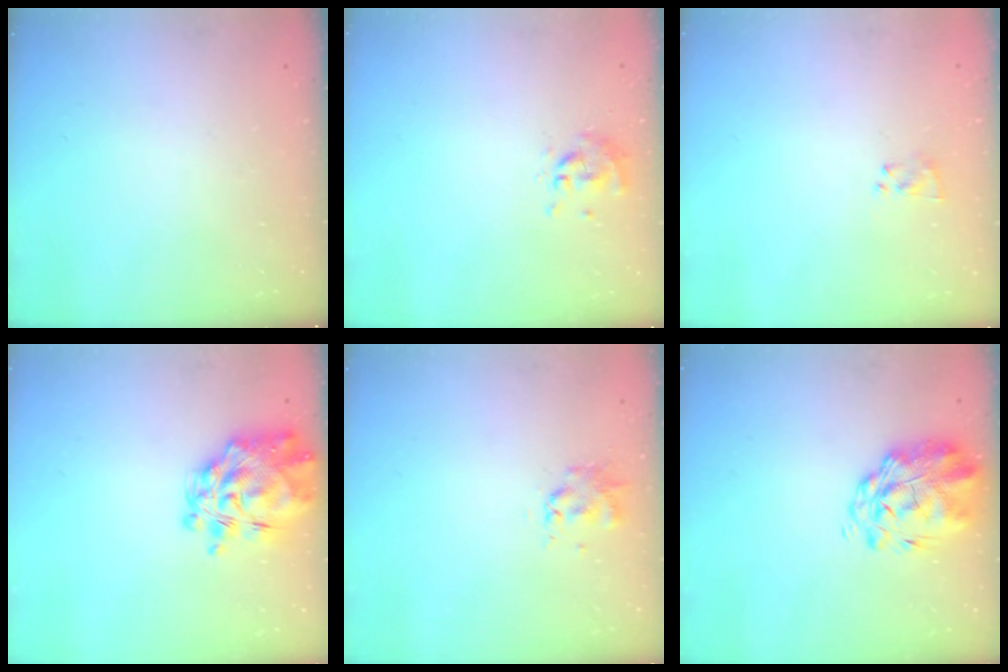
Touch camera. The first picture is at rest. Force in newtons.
{"total": 0.0}
{"total": 2.2, "press": 2.0, "slide": 1.0}
{"total": 12.0, "press": 11.2, "slide": 4.3}
{"total": 0.9, "press": 0.8, "slide": 0.4}
{"total": 3.1, "press": 2.6, "slide": 1.7}